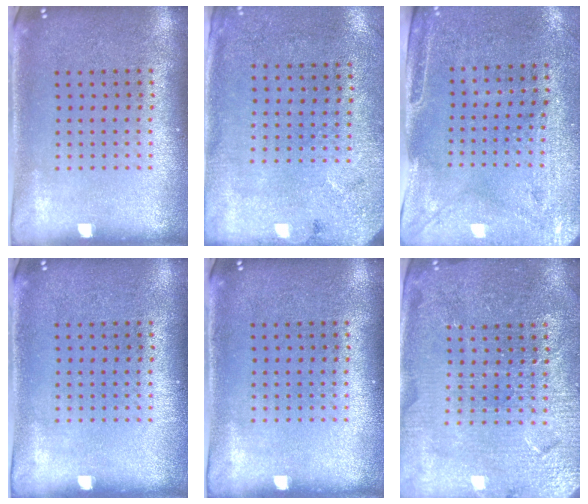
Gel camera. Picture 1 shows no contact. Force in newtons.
{"total": 2.7, "press": 2.2, "slide": 1.7}
{"total": 2.9, "press": 2.5, "slide": 1.6}
{"total": 0.0}
{"total": 0.0}
{"total": 4.1, "press": 3.9, "slide": 1.2}